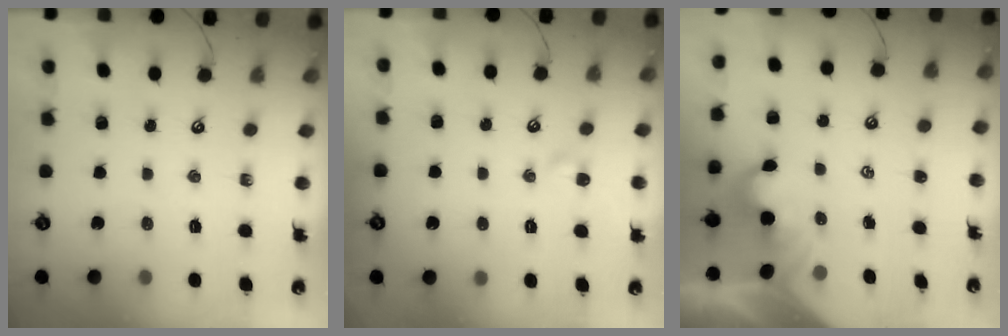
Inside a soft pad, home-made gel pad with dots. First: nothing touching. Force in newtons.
{"total": 1.9, "press": 1.8, "slide": 0.5}
{"total": 3.9, "press": 3.9, "slide": 0.5}